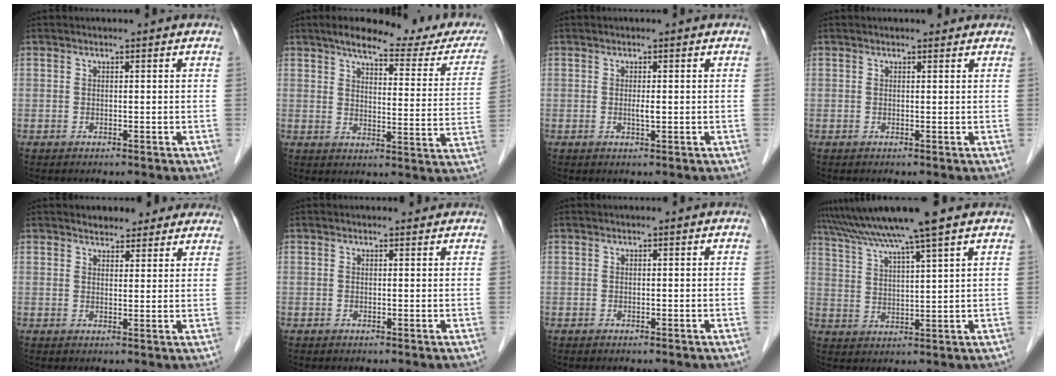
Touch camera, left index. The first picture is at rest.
{"total": 19.3, "force": [16.4, 3.5, 9.7], "torque": [-0.113, -0.014, 0.190]}
{"total": 1.0, "force": [-0.1, 0.1, 1.0], "torque": [-0.020, -0.002, -0.002]}
{"total": 1.0, "force": [0.8, 0.4, 0.3], "torque": [-0.009, 0.006, 0.010]}
{"total": 6.8, "force": [6.0, 2.9, 1.6], "torque": [-0.001, 0.009, 0.068]}
{"total": 1.1, "force": [1.0, 0.4, 0.1], "torque": [-0.009, 0.000, 0.010]}
{"total": 0.0}
{"total": 11.0, "force": [9.0, -1.8, 6.1], "torque": [-0.111, 0.020, 0.150]}